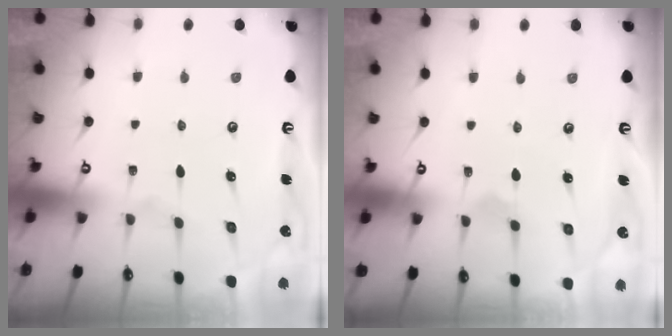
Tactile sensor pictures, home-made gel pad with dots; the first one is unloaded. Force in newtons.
{"total": 2.8, "press": 2.8, "slide": 0.3}